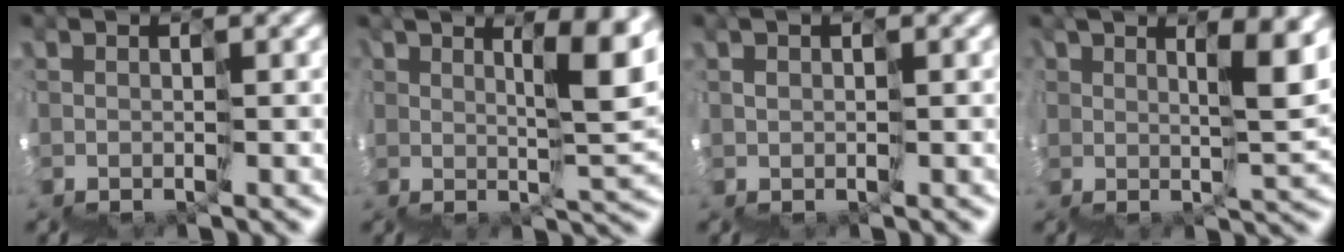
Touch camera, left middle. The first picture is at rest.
{"total": 8.5, "force": [5.1, 1.7, 6.6], "torque": [-0.106, 0.017, 0.093]}
{"total": 1.1, "force": [0.4, 0.7, 0.7], "torque": [-0.006, 0.010, 0.010]}
{"total": 7.5, "force": [5.1, 1.8, 5.1], "torque": [-0.094, 0.010, 0.100]}